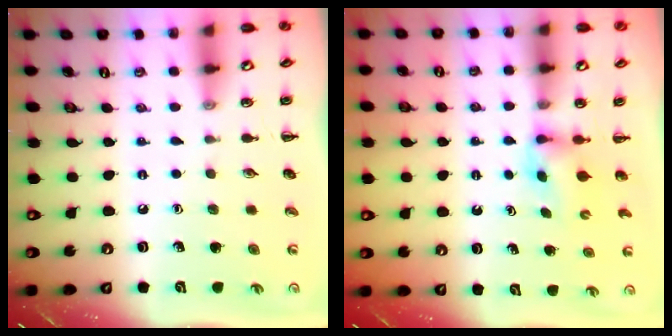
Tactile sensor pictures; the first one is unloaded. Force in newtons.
{"total": 3.3, "press": 3.0, "slide": 1.2}